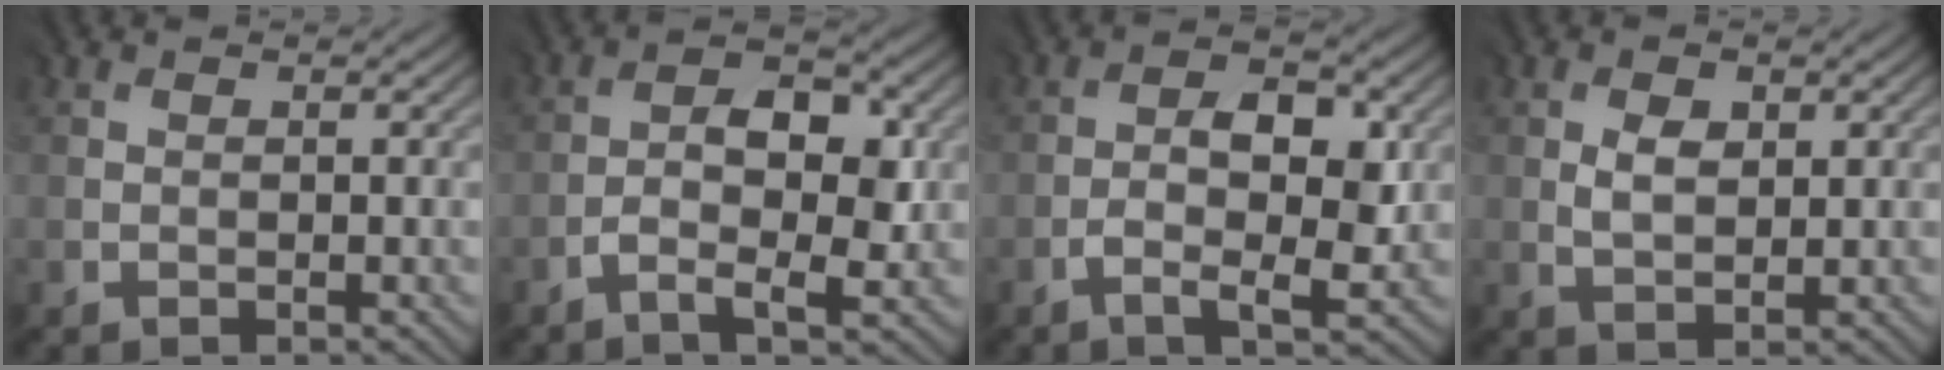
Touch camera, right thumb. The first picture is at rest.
{"total": 5.2, "force": [-1.3, 2.1, 4.6], "torque": [-0.076, 0.009, -0.027]}
{"total": 5.7, "force": [-0.9, 2.2, 5.2], "torque": [-0.089, 0.004, -0.017]}
{"total": 2.2, "force": [0.9, 1.3, 1.5], "torque": [-0.035, -0.002, 0.020]}